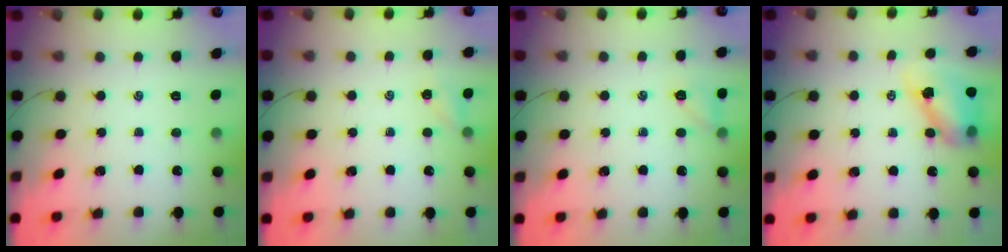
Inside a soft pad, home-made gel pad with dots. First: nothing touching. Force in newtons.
{"total": 2.4, "press": 2.3, "slide": 0.9}
{"total": 5.4, "press": 5.1, "slide": 1.6}
{"total": 8.6, "press": 8.4, "slide": 2.0}